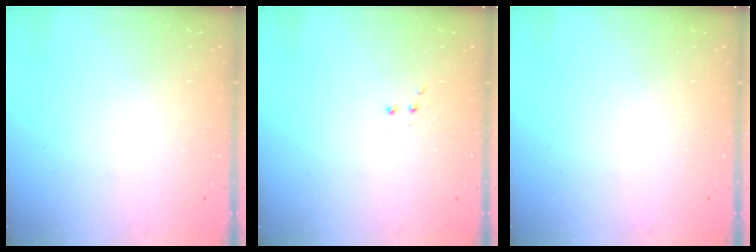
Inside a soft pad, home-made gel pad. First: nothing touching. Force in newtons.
{"total": 2.8, "press": 2.8, "slide": 0.6}
{"total": 0.0}